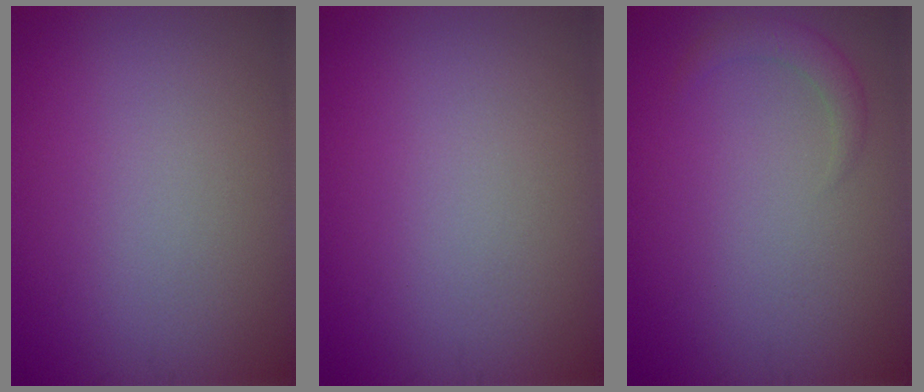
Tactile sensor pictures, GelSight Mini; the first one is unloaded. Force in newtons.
{"total": 0.0}
{"total": 1.8, "press": 1.8, "slide": 0.3}